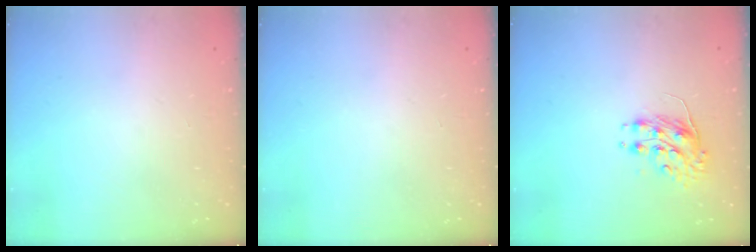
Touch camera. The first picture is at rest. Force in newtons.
{"total": 0.0}
{"total": 8.0, "press": 8.0, "slide": 0.2}